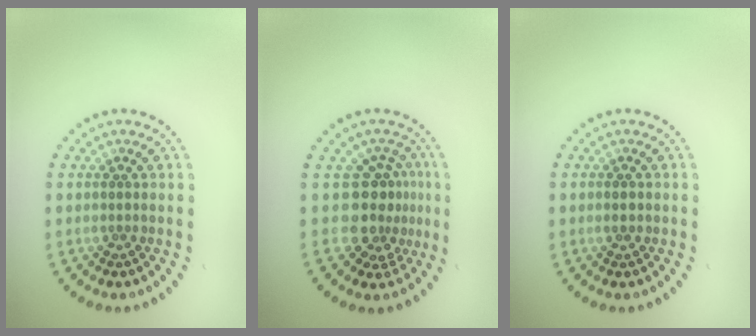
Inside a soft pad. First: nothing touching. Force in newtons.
{"total": 3.8, "press": 2.8, "slide": 2.5}
{"total": 1.3, "press": 1.2, "slide": 0.1}